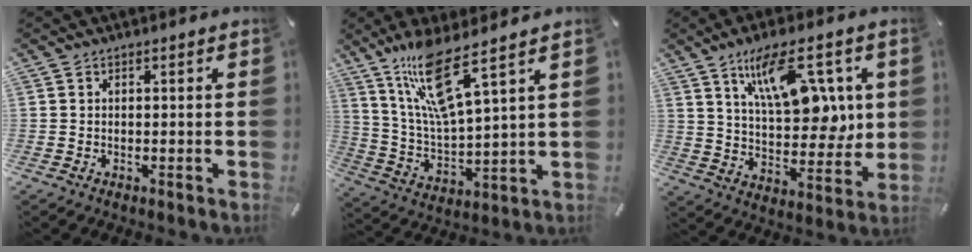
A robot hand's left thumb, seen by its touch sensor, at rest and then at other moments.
{"total": 14.7, "force": [10.1, 2.3, 10.4], "torque": [-0.226, -0.041, 0.170]}
{"total": 16.9, "force": [8.3, 8.3, 12.1], "torque": [-0.188, -0.025, 0.143]}